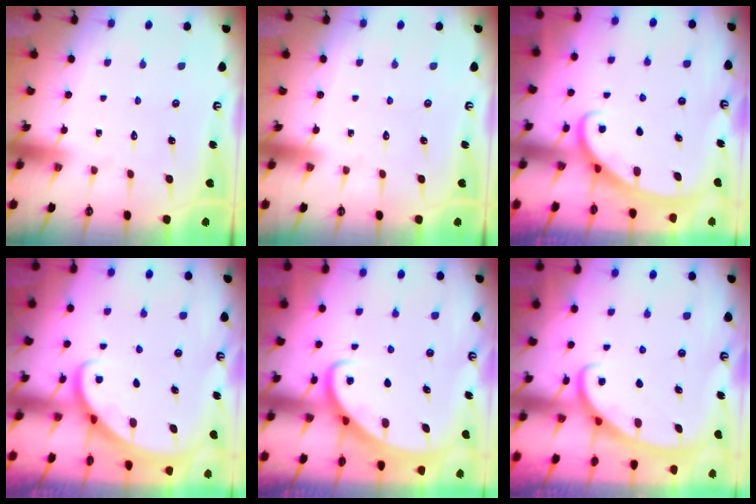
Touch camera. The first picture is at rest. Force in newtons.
{"total": 0.0}
{"total": 2.4, "press": 2.4, "slide": 0.4}
{"total": 2.8, "press": 2.8, "slide": 0.3}
{"total": 2.7, "press": 2.7, "slide": 0.3}
{"total": 2.6, "press": 2.6, "slide": 0.4}